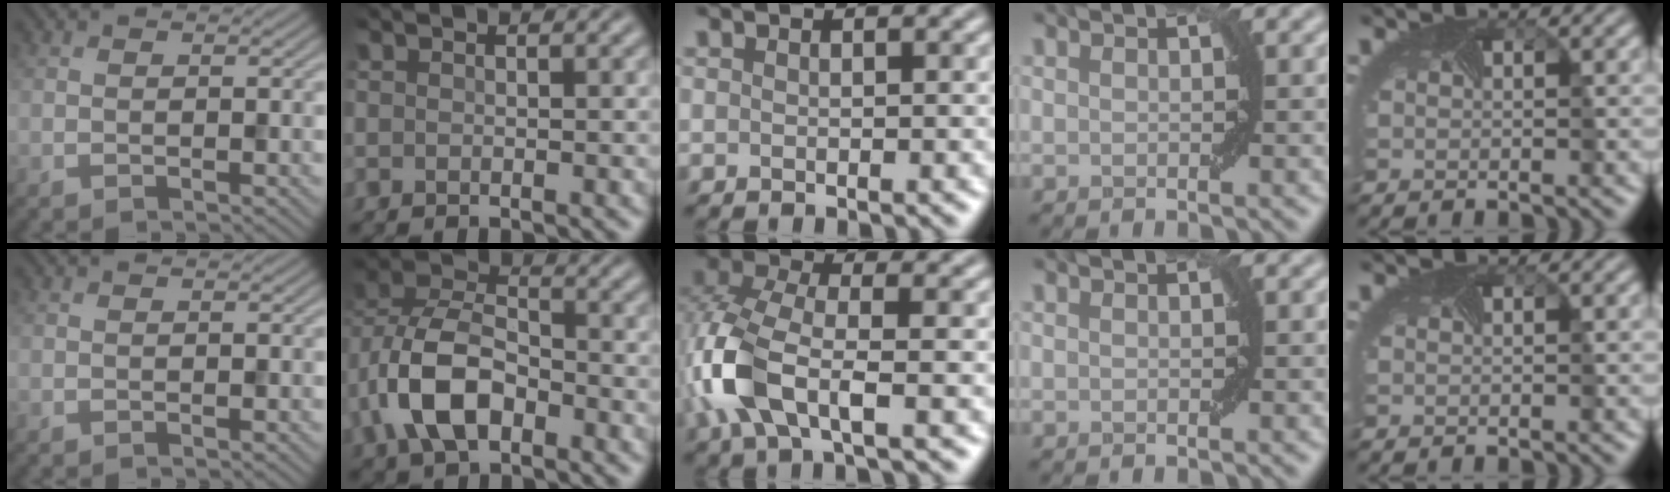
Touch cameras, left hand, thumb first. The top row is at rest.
{"index": {"total": 7.7, "force": [-2.7, 4.4, 5.7], "torque": [-0.120, 0.013, -0.057]}, "middle": {"total": 7.2, "force": [-2.0, 3.4, 6.0], "torque": [-0.158, 0.007, -0.049]}}